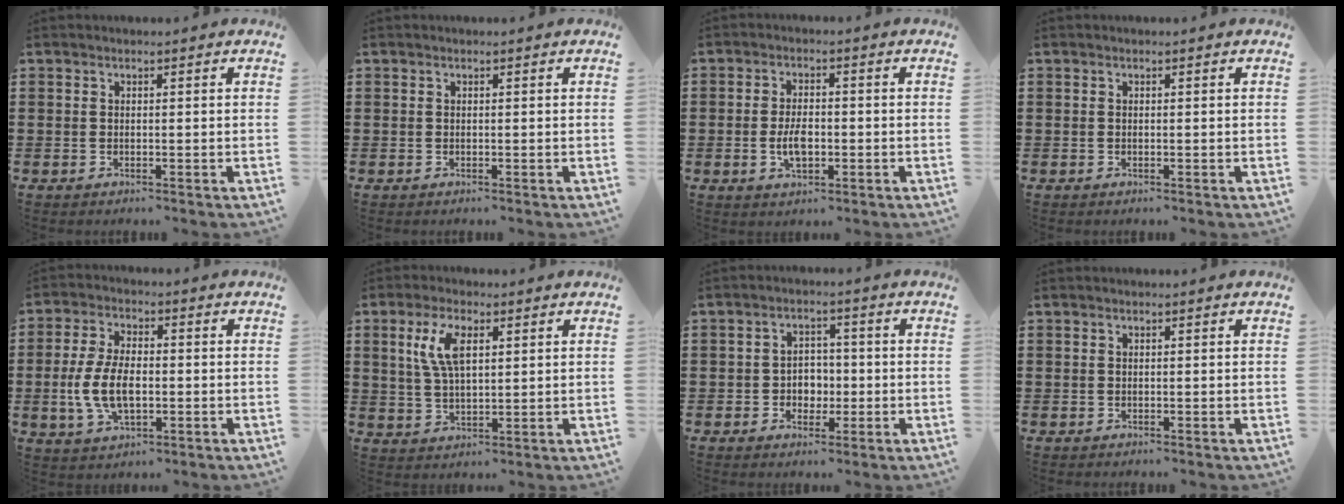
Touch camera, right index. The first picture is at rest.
{"total": 0.0}
{"total": 4.5, "force": [-0.8, 2.3, 3.8], "torque": [-0.075, 0.004, -0.014]}
{"total": 0.0}
{"total": 7.9, "force": [-1.1, 4.0, 6.7], "torque": [-0.158, -0.004, -0.027]}
{"total": 6.8, "force": [2.2, 2.9, 5.7], "torque": [-0.122, 0.010, 0.037]}
{"total": 3.5, "force": [-0.9, 3.0, 1.5], "torque": [-0.028, 0.004, -0.023]}
{"total": 0.0}